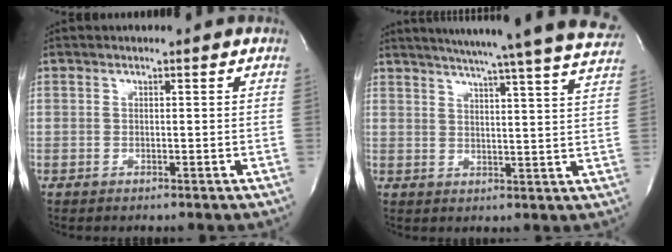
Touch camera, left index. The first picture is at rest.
{"total": 26.1, "force": [23.6, -0.5, 11.1], "torque": [-0.175, -0.061, 0.281]}